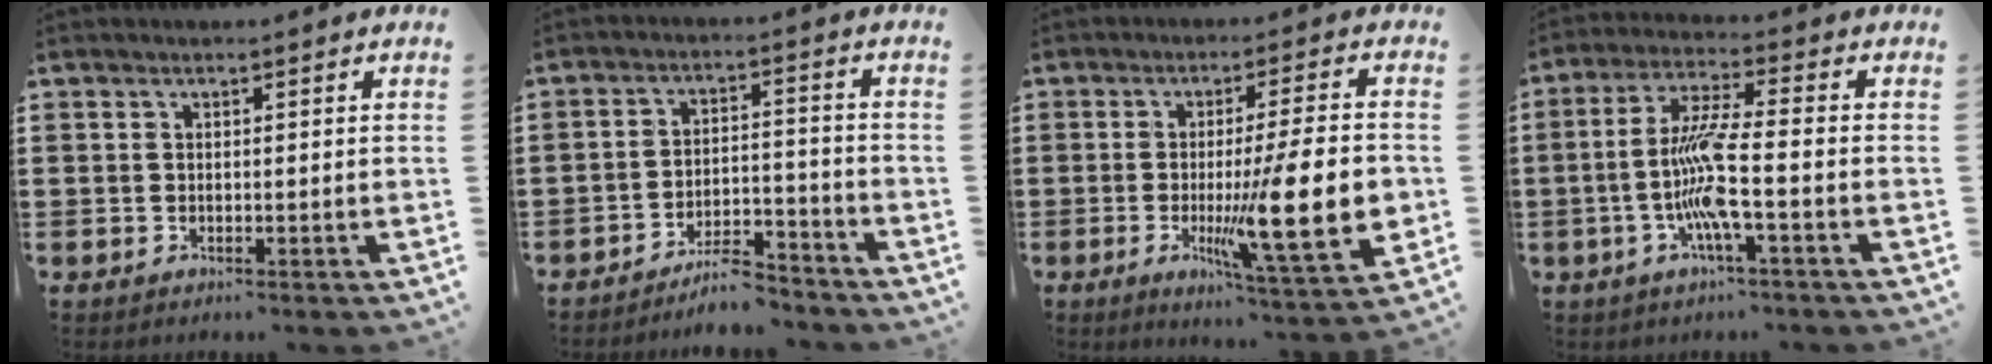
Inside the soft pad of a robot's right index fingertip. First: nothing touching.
{"total": 6.4, "force": [-5.8, 1.0, 2.5], "torque": [-0.040, 0.010, -0.108]}
{"total": 17.4, "force": [-2.2, 3.7, 16.9], "torque": [-0.267, -0.020, -0.028]}
{"total": 8.9, "force": [-2.5, 0.5, 8.5], "torque": [-0.187, -0.014, -0.058]}